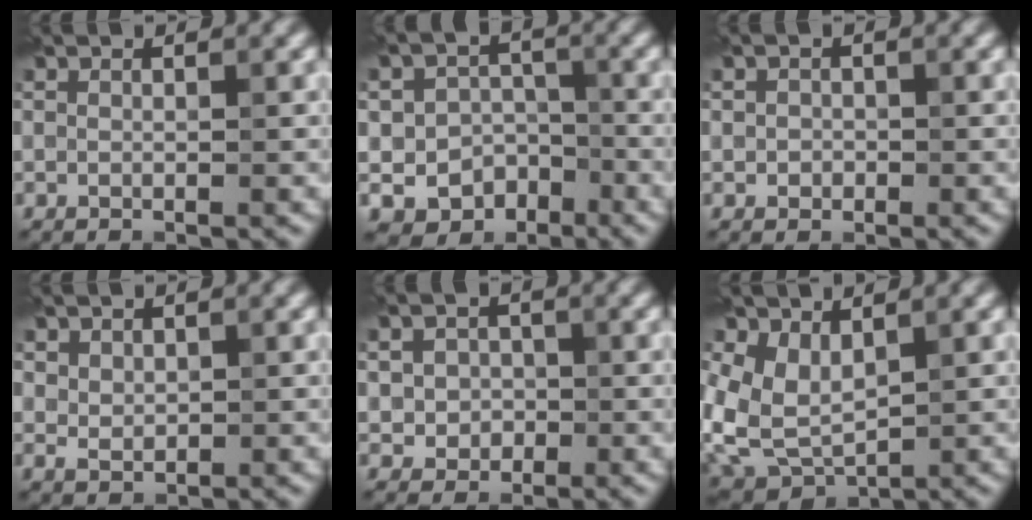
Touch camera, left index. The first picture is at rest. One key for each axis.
{"total": 6.0, "fx": -2.8, "fy": 5.0, "fz": 1.9, "tx": -0.001, "ty": -0.004, "tz": -0.052}
{"total": 1.1, "fx": -0.1, "fy": 1.1, "fz": 0.3, "tx": -0.001, "ty": -0.003, "tz": -0.005}
{"total": 1.6, "fx": 0.8, "fy": 1.2, "fz": 0.6, "tx": -0.012, "ty": -0.003, "tz": 0.020}
{"total": 3.4, "fx": -0.1, "fy": 3.1, "fz": 1.4, "tx": -0.007, "ty": 0.004, "tz": -0.014}
{"total": 6.2, "fx": 1.3, "fy": 4.4, "fz": 4.1, "tx": -0.101, "ty": -0.014, "tz": 0.029}